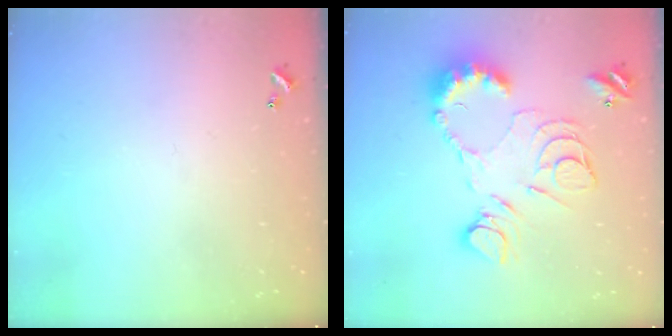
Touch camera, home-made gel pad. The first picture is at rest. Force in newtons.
{"total": 15.0, "press": 15.0, "slide": 1.3}